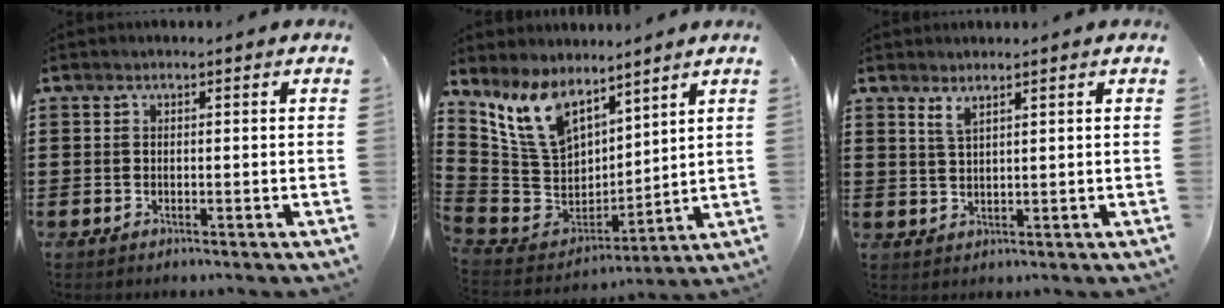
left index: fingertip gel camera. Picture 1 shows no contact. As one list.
[{"total": 10.9, "force": [7.6, 5.7, 5.3], "torque": [-0.164, -0.050, 0.143]}, {"total": 2.1, "force": [1.6, 0.4, 1.4], "torque": [-0.031, 0.002, 0.028]}]